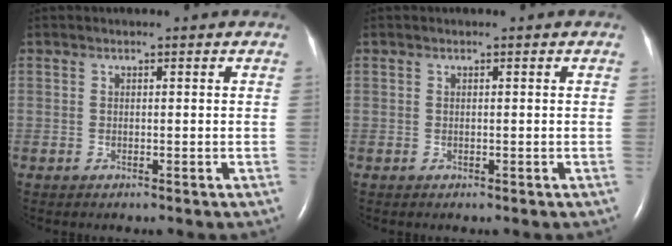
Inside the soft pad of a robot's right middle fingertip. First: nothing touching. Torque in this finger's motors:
{"motor_torque": [0.17, -0.14, 0.00, 0.00]}